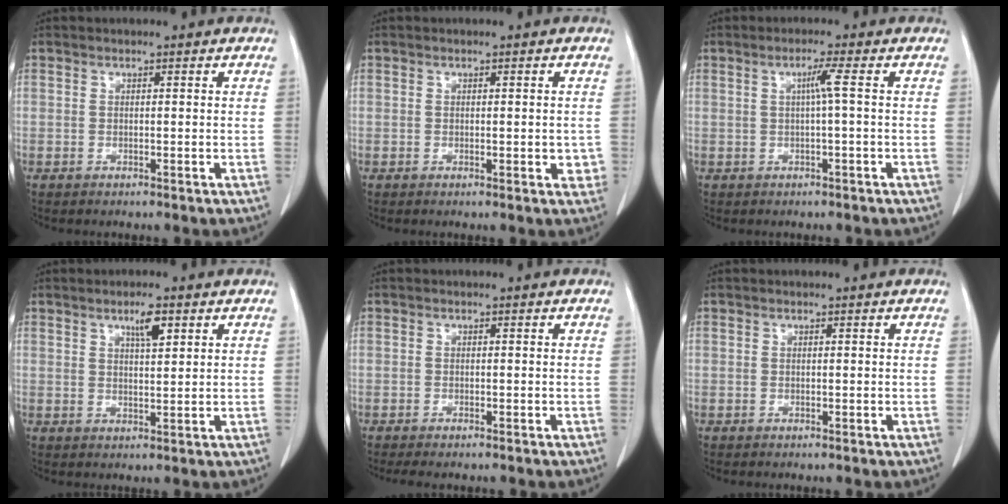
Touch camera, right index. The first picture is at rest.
{"total": 2.6, "force": [-0.5, 1.0, 2.3], "torque": [-0.020, -0.001, -0.004]}
{"total": 2.3, "force": [0.2, -0.7, 2.2], "torque": [-0.041, 0.002, 0.004]}
{"total": 3.6, "force": [2.0, 0.7, 2.9], "torque": [-0.052, -0.001, 0.033]}
{"total": 2.4, "force": [-2.0, 0.5, 1.1], "torque": [-0.016, -0.006, -0.026]}
{"total": 0.0}